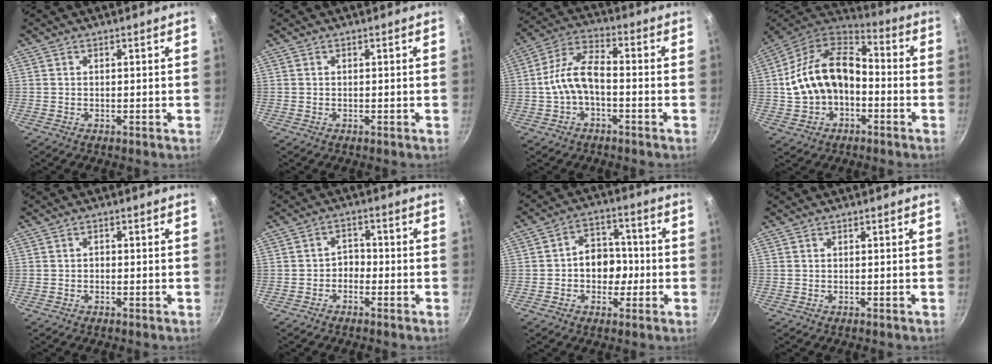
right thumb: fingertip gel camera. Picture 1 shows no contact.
{"total": 0.0}
{"total": 9.1, "force": [-2.0, 4.7, 7.6], "torque": [-0.137, 0.043, -0.047]}
{"total": 18.3, "force": [-1.9, 12.8, 13.0], "torque": [-0.225, 0.054, -0.041]}
{"total": 0.7, "force": [-0.4, 0.5, 0.3], "torque": [-0.004, 0.003, -0.007]}
{"total": 2.8, "force": [-1.5, 2.0, 1.3], "torque": [-0.002, 0.022, -0.029]}
{"total": 8.5, "force": [-1.2, 6.8, 4.9], "torque": [-0.020, 0.025, -0.026]}
{"total": 0.0}